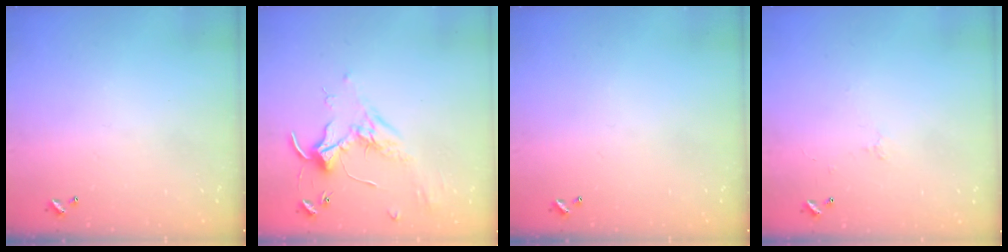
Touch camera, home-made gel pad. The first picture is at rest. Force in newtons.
{"total": 1.7, "press": 1.6, "slide": 0.4}
{"total": 0.0}
{"total": 0.7, "press": 0.2, "slide": 0.6}